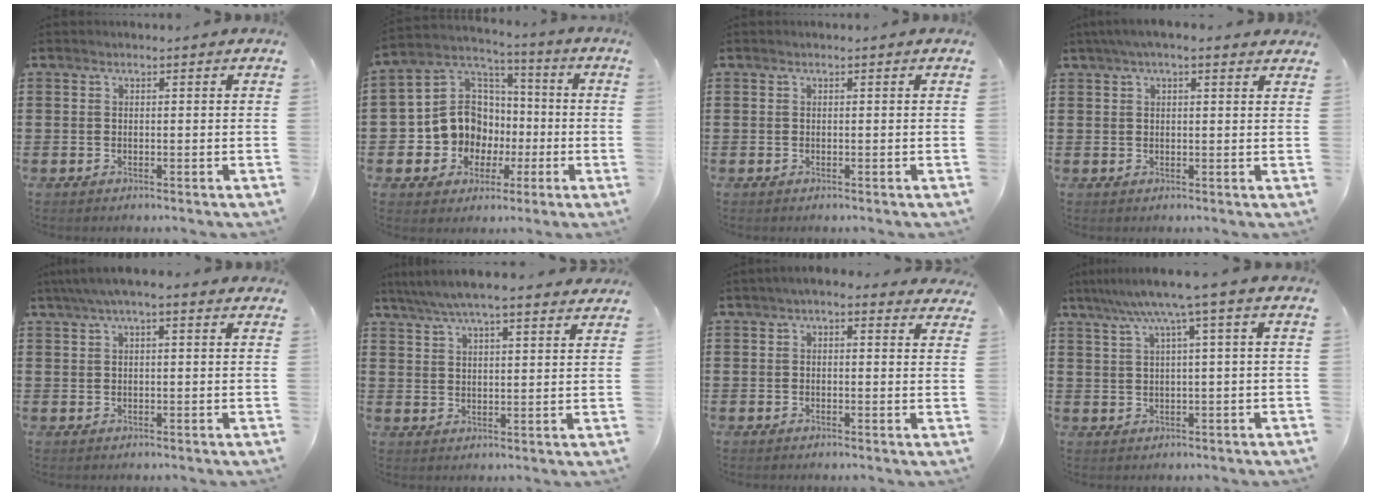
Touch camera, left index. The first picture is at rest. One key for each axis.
{"total": 10.7, "fx": -1.7, "fy": 10.0, "fz": 3.4, "tx": -0.114, "ty": 0.011, "tz": -0.028}
{"total": 0.0}
{"total": 3.2, "fx": 2.2, "fy": 0.7, "fz": 2.2, "tx": -0.047, "ty": 0.008, "tz": 0.039}
{"total": 3.4, "fx": 1.8, "fy": 0.7, "fz": 2.8, "tx": -0.056, "ty": 0.007, "tz": 0.031}
{"total": 5.6, "fx": 4.9, "fy": 0.5, "fz": 2.7, "tx": -0.066, "ty": -0.012, "tz": 0.086}
{"total": 2.2, "fx": 1.2, "fy": 1.1, "fz": 1.5, "tx": -0.034, "ty": 0.007, "tz": 0.021}
{"total": 5.9, "fx": 2.7, "fy": -0.7, "fz": 5.2, "tx": -0.106, "ty": -0.005, "tz": 0.043}